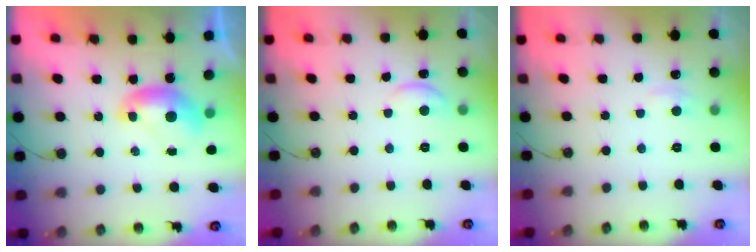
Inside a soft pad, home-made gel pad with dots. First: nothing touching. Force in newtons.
{"total": 0.5, "press": 0.4, "slide": 0.3}
{"total": 2.9, "press": 2.8, "slide": 0.5}